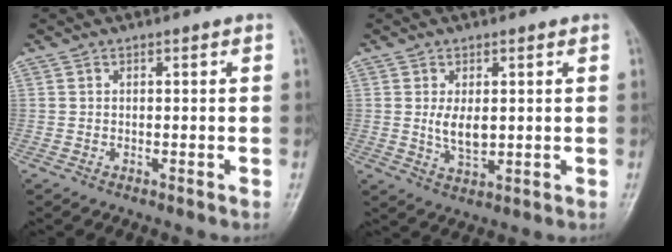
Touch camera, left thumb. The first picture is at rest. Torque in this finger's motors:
{"motor_torque": [0.79, 0.86, 0.92, -0.11, 0.02]}